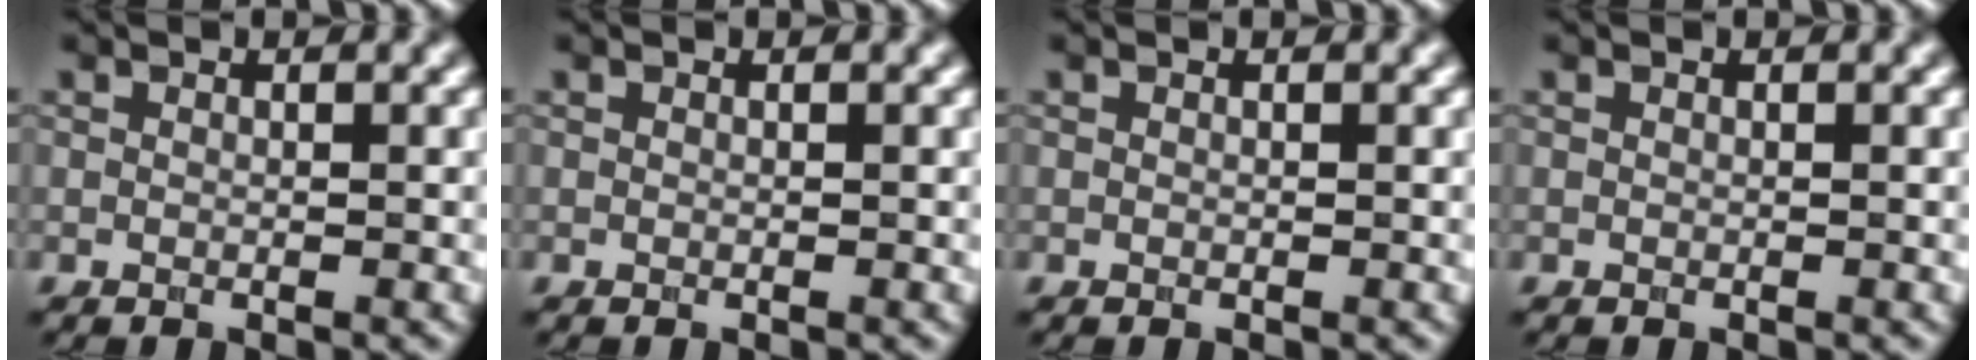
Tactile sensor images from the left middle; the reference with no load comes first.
{"total": 0.0}
{"total": 0.0}
{"total": 0.0}